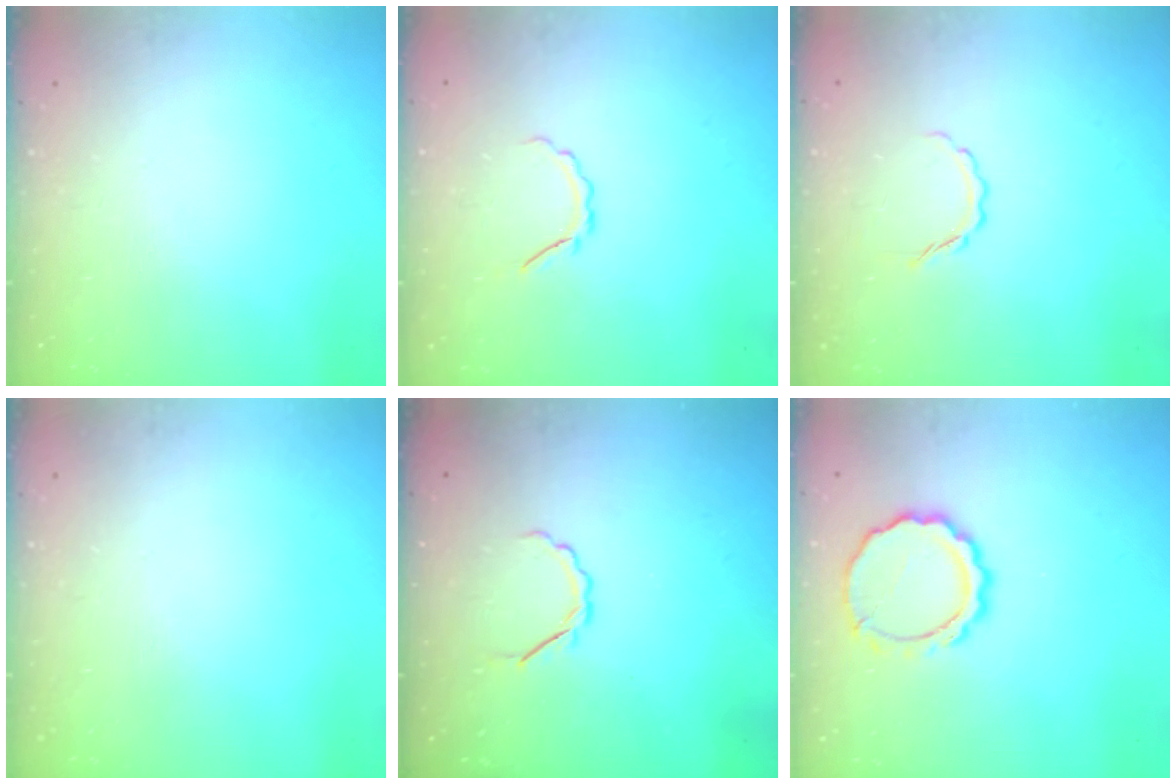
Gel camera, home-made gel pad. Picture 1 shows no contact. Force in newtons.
{"total": 3.2, "press": 3.1, "slide": 0.7}
{"total": 3.8, "press": 3.7, "slide": 0.8}
{"total": 0.0}
{"total": 2.4, "press": 2.2, "slide": 0.8}
{"total": 9.7, "press": 9.6, "slide": 1.8}